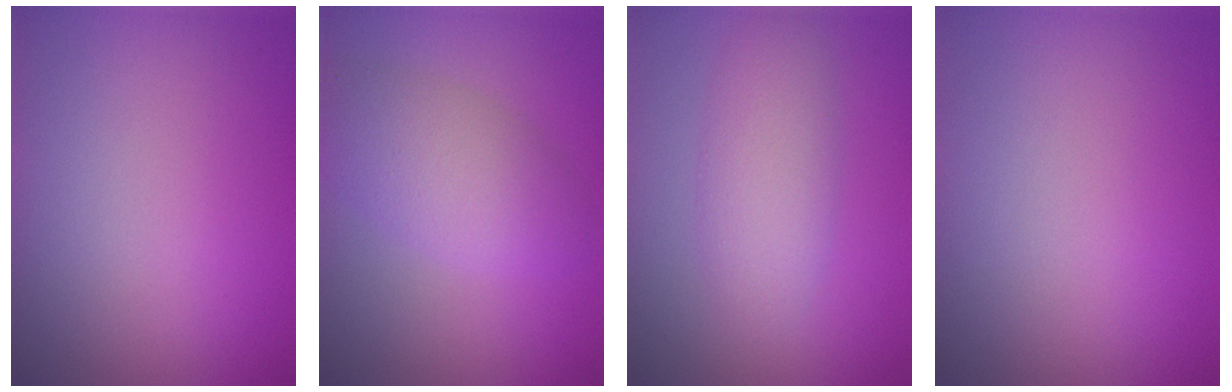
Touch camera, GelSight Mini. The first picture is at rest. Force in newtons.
{"total": 4.5, "press": 4.5, "slide": 0.2}
{"total": 3.4, "press": 3.4, "slide": 0.1}
{"total": 0.0}